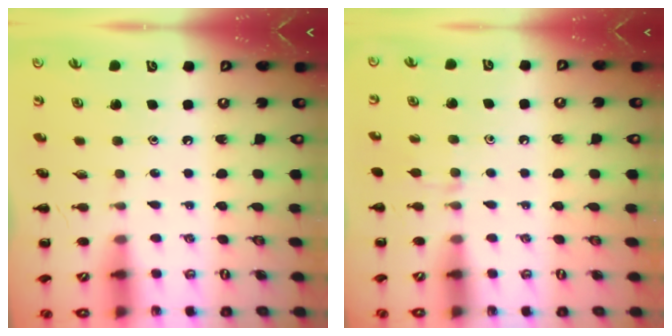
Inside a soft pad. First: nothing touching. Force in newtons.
{"total": 6.7, "press": 6.4, "slide": 1.8}